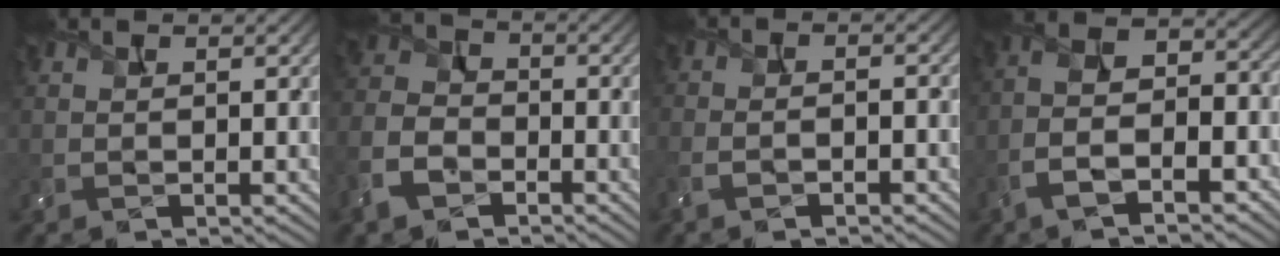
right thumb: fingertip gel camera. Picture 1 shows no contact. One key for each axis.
{"total": 7.0, "fx": -3.9, "fy": 4.6, "fz": 3.4, "tx": -0.097, "ty": -0.007, "tz": -0.092}
{"total": 3.3, "fx": -1.9, "fy": 0.9, "fz": 2.5, "tx": -0.041, "ty": 0.006, "tz": -0.041}
{"total": 11.1, "fx": -5.6, "fy": 4.8, "fz": 8.4, "tx": -0.166, "ty": -0.001, "tz": -0.107}